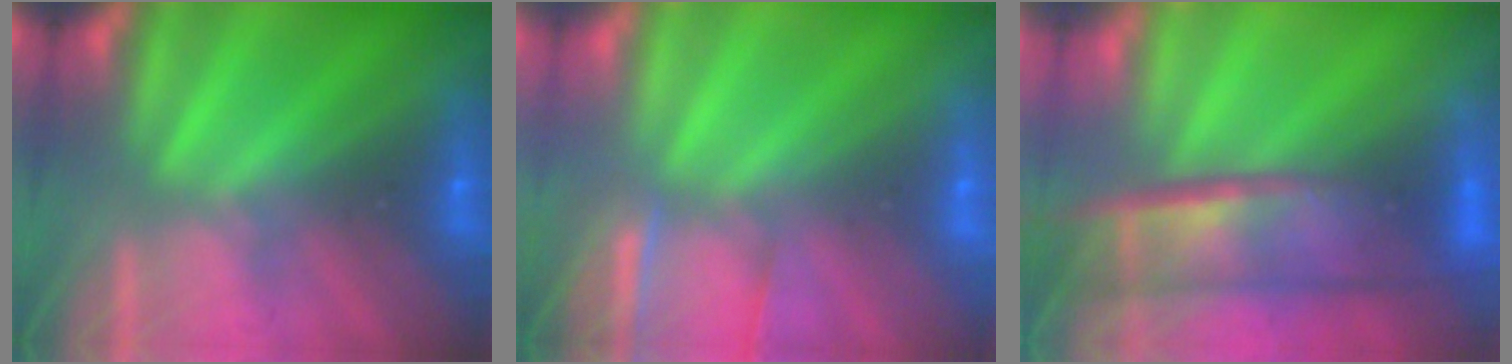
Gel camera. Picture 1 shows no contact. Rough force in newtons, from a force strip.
{"total": 4.4}
{"total": 5.5}